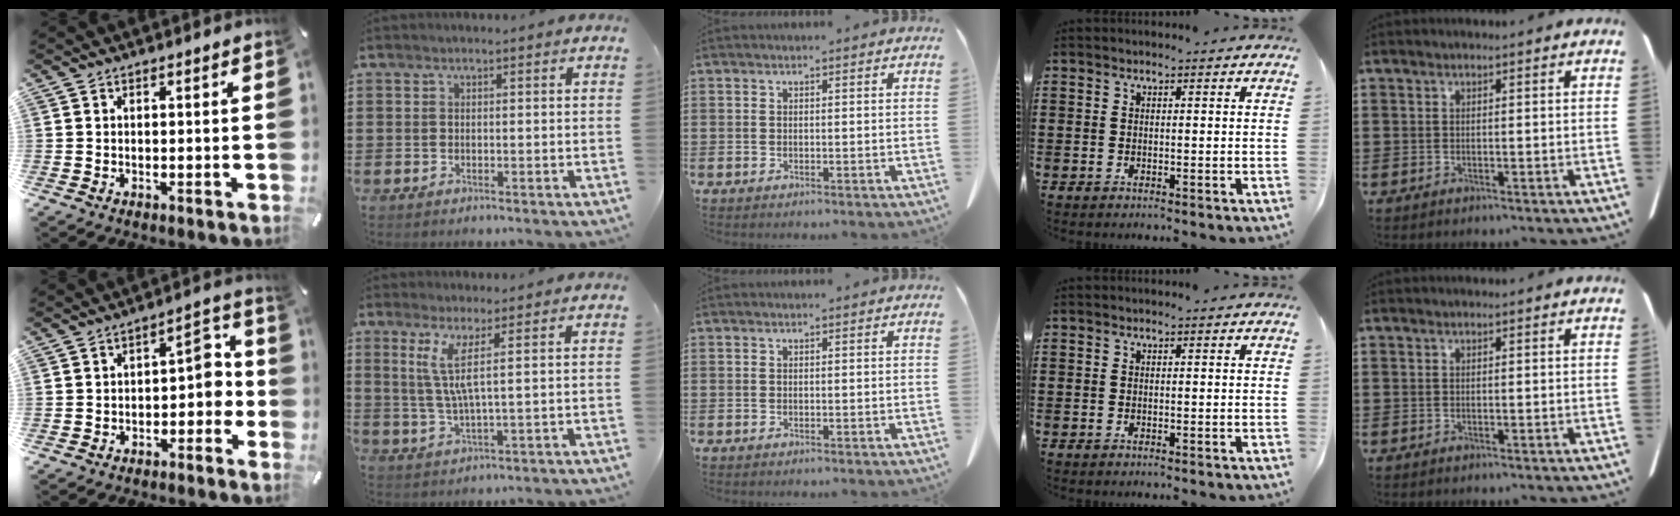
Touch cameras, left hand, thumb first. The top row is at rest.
{"thumb": {"total": 8.0, "force": [-0.6, 5.1, 6.2], "torque": [-0.073, 0.002, -0.017]}, "index": {"total": 5.9, "force": [2.2, 0.0, 5.5], "torque": [-0.120, -0.013, 0.034]}}